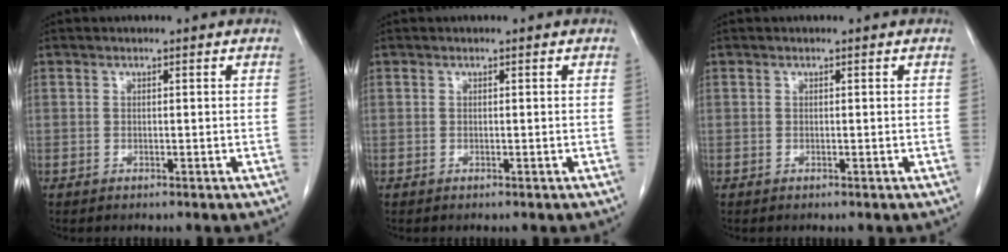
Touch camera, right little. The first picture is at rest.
{"total": 0.0}
{"total": 0.0}